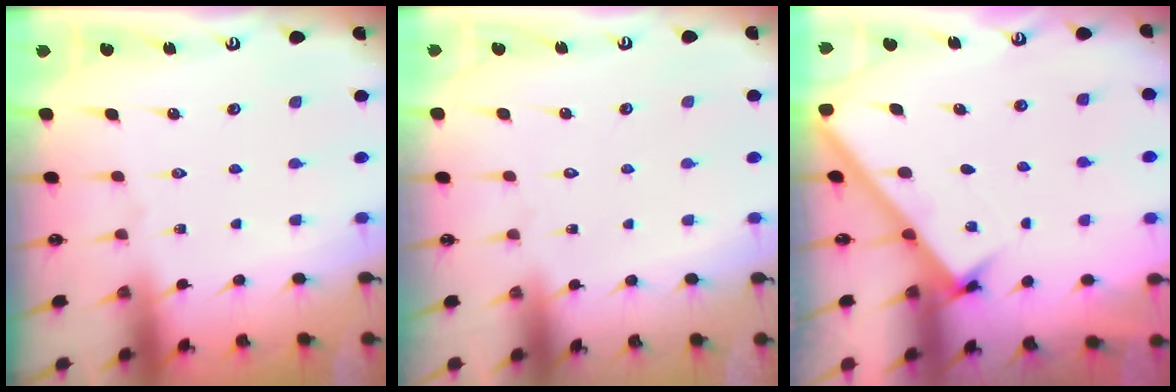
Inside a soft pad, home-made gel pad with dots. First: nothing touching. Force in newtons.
{"total": 1.8, "press": 1.8, "slide": 0.1}
{"total": 2.8, "press": 2.8, "slide": 0.4}